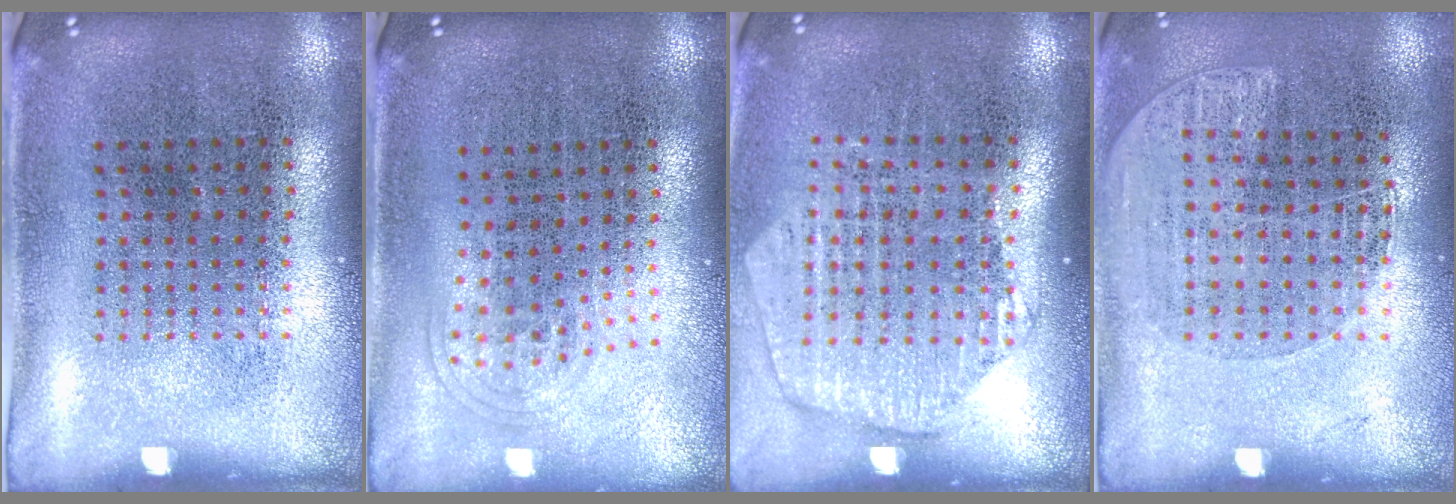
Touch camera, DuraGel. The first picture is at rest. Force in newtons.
{"total": 1.0, "press": 0.7, "slide": 0.8}
{"total": 1.8, "press": 1.7, "slide": 0.6}
{"total": 1.2, "press": 1.1, "slide": 0.5}